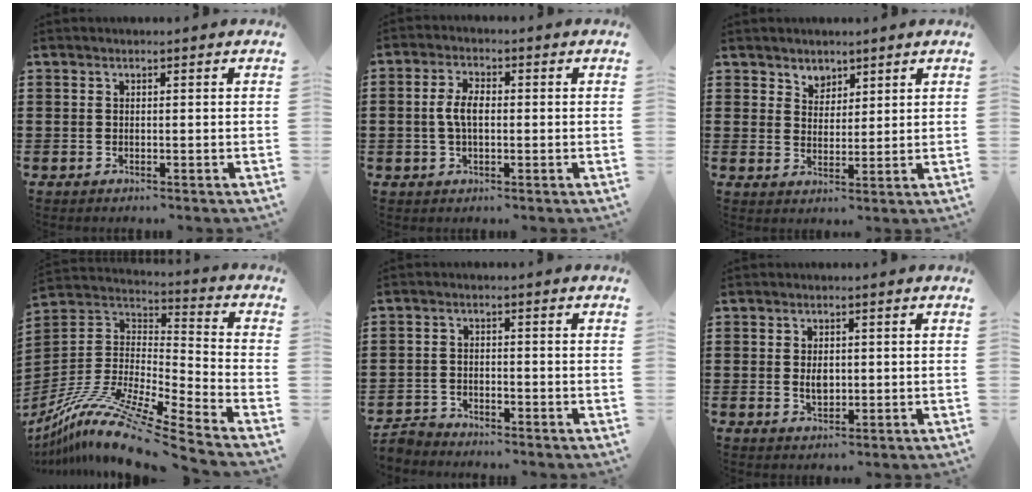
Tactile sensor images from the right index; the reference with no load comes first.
{"total": 4.5, "force": [-0.1, 2.3, 3.9], "torque": [-0.097, -0.001, -0.010]}
{"total": 3.4, "force": [2.6, 2.2, -0.1], "torque": [-0.011, 0.007, 0.050]}
{"total": 13.1, "force": [-10.3, 0.8, 8.0], "torque": [-0.162, 0.000, -0.200]}
{"total": 2.5, "force": [-2.4, 0.7, -0.1], "torque": [-0.005, 0.005, -0.052]}
{"total": 2.6, "force": [0.0, 1.7, 2.0], "torque": [-0.032, 0.002, -0.002]}